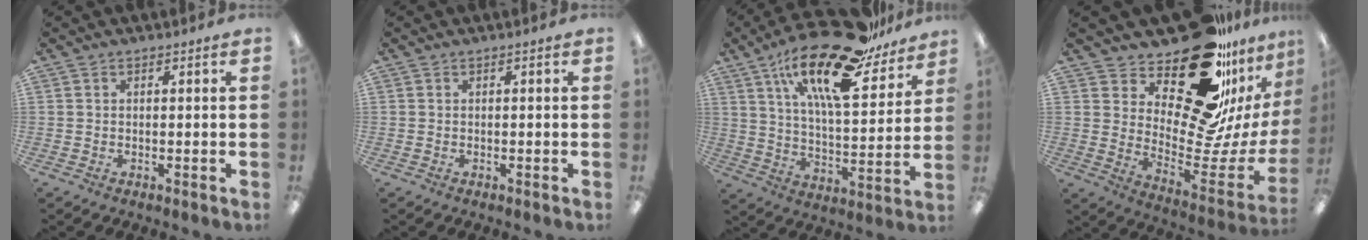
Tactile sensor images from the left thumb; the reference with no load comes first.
{"total": 0.0}
{"total": 25.5, "force": [17.4, 8.4, 16.5], "torque": [-0.266, -0.105, 0.288]}
{"total": 25.4, "force": [17.9, 11.1, 14.1], "torque": [-0.193, -0.145, 0.318]}